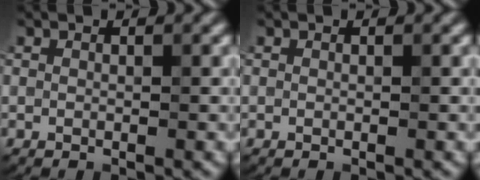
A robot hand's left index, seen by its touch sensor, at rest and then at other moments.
{"total": 0.0}